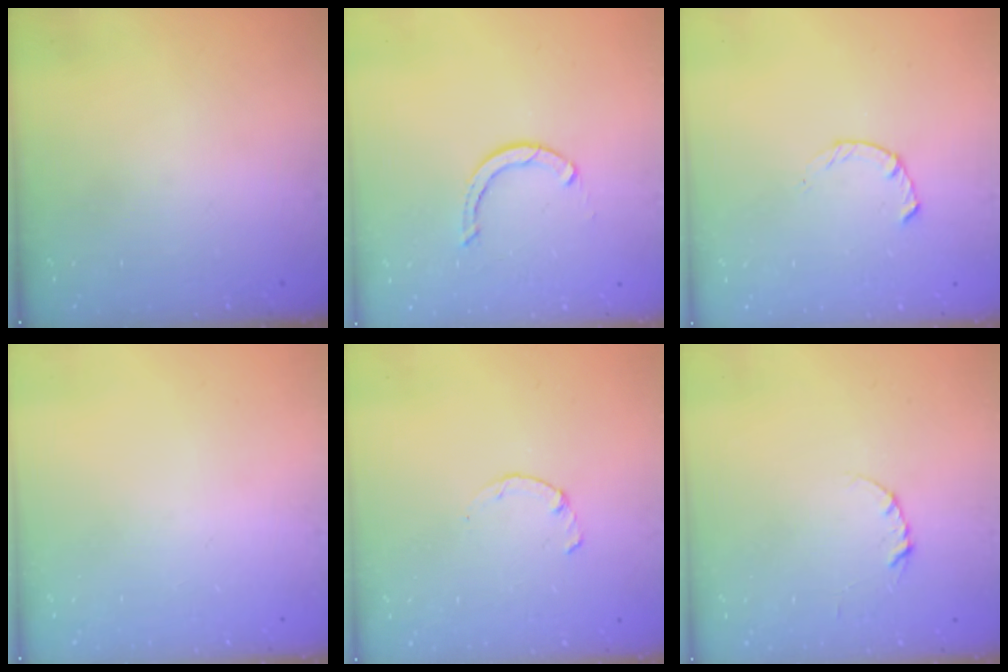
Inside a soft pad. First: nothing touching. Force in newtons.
{"total": 2.4, "press": 2.4, "slide": 0.0}
{"total": 2.3, "press": 2.2, "slide": 0.4}
{"total": 0.0}
{"total": 0.9, "press": 0.8, "slide": 0.3}
{"total": 3.7, "press": 3.7, "slide": 0.4}